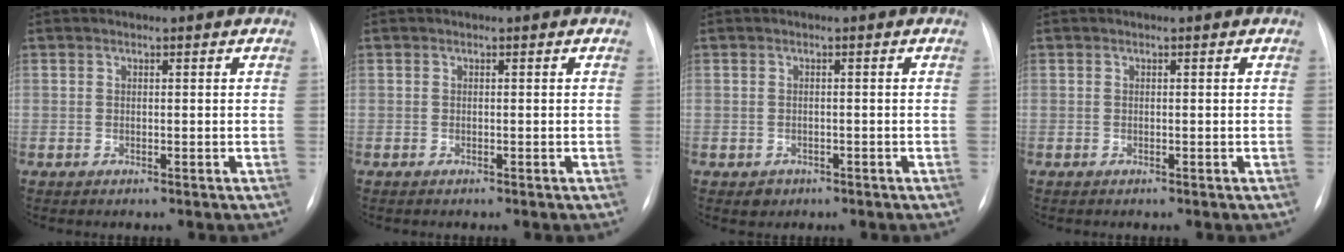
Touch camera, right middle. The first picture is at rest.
{"total": 0.0}
{"total": 1.4, "force": [-0.8, 1.2, 0.1], "torque": [-0.001, 0.004, -0.008]}
{"total": 0.0}